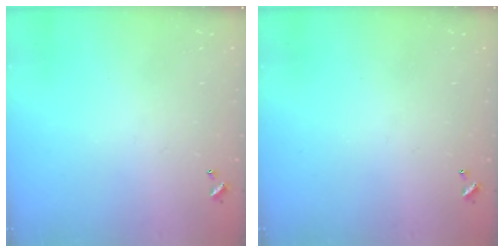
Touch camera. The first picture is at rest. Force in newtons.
{"total": 0.0}